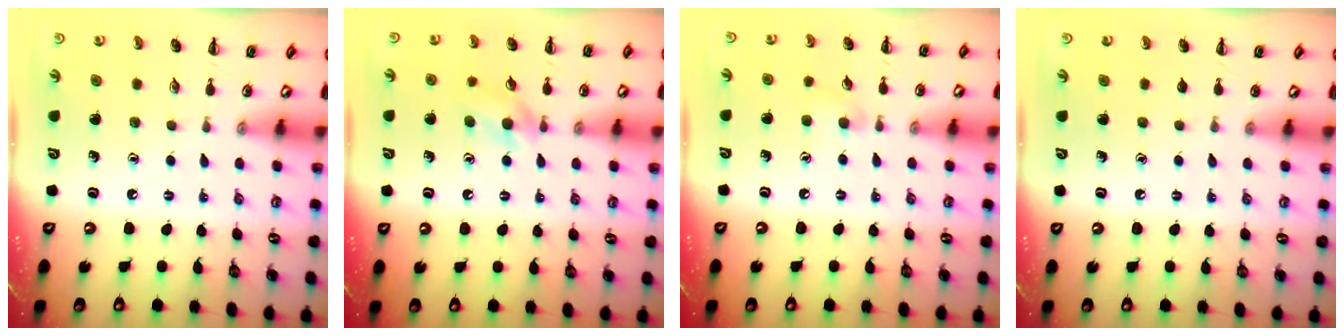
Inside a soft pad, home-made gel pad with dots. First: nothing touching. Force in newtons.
{"total": 6.5, "press": 6.3, "slide": 1.8}
{"total": 4.4, "press": 3.9, "slide": 1.9}
{"total": 0.6, "press": 0.6, "slide": 0.1}